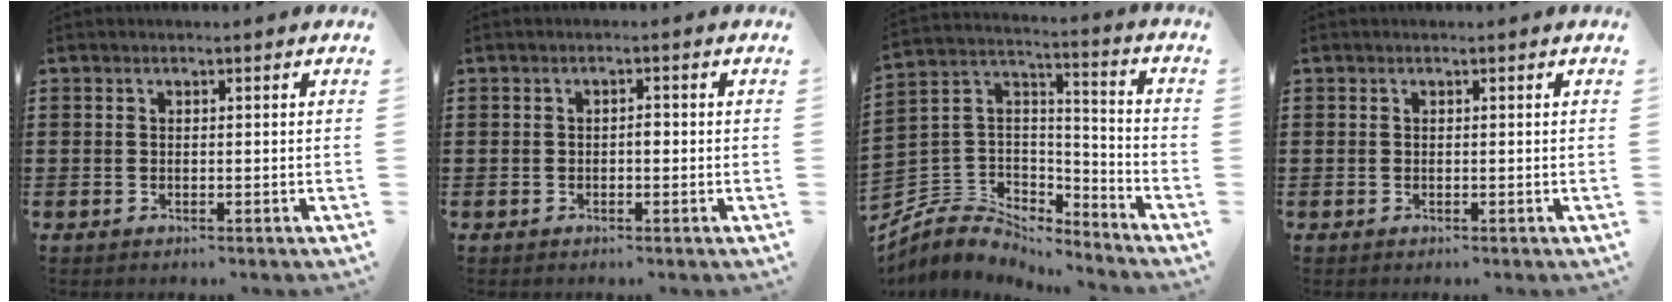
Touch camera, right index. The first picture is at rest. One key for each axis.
{"total": 1.2, "fx": -0.3, "fy": 0.5, "fz": 1.0, "tx": -0.019, "ty": -0.002, "tz": -0.006}
{"total": 5.7, "fx": -4.7, "fy": 3.2, "fz": 0.3, "tx": -0.040, "ty": -0.014, "tz": -0.101}
{"total": 0.0}